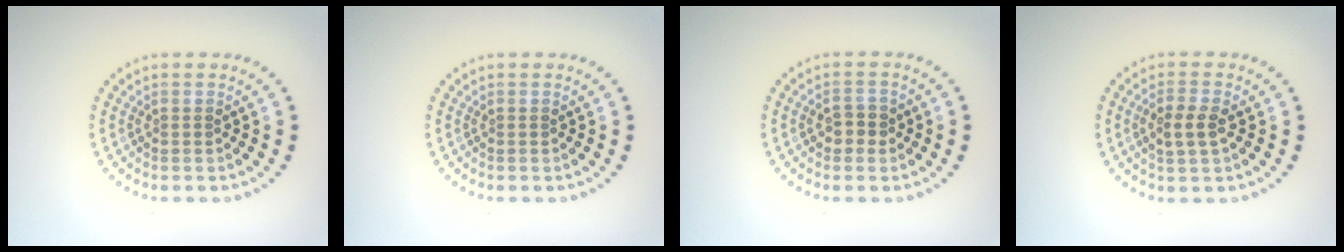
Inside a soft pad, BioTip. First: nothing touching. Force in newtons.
{"total": 0.0}
{"total": 1.9, "press": 1.9, "slide": 0.2}
{"total": 2.5, "press": 2.5, "slide": 0.6}